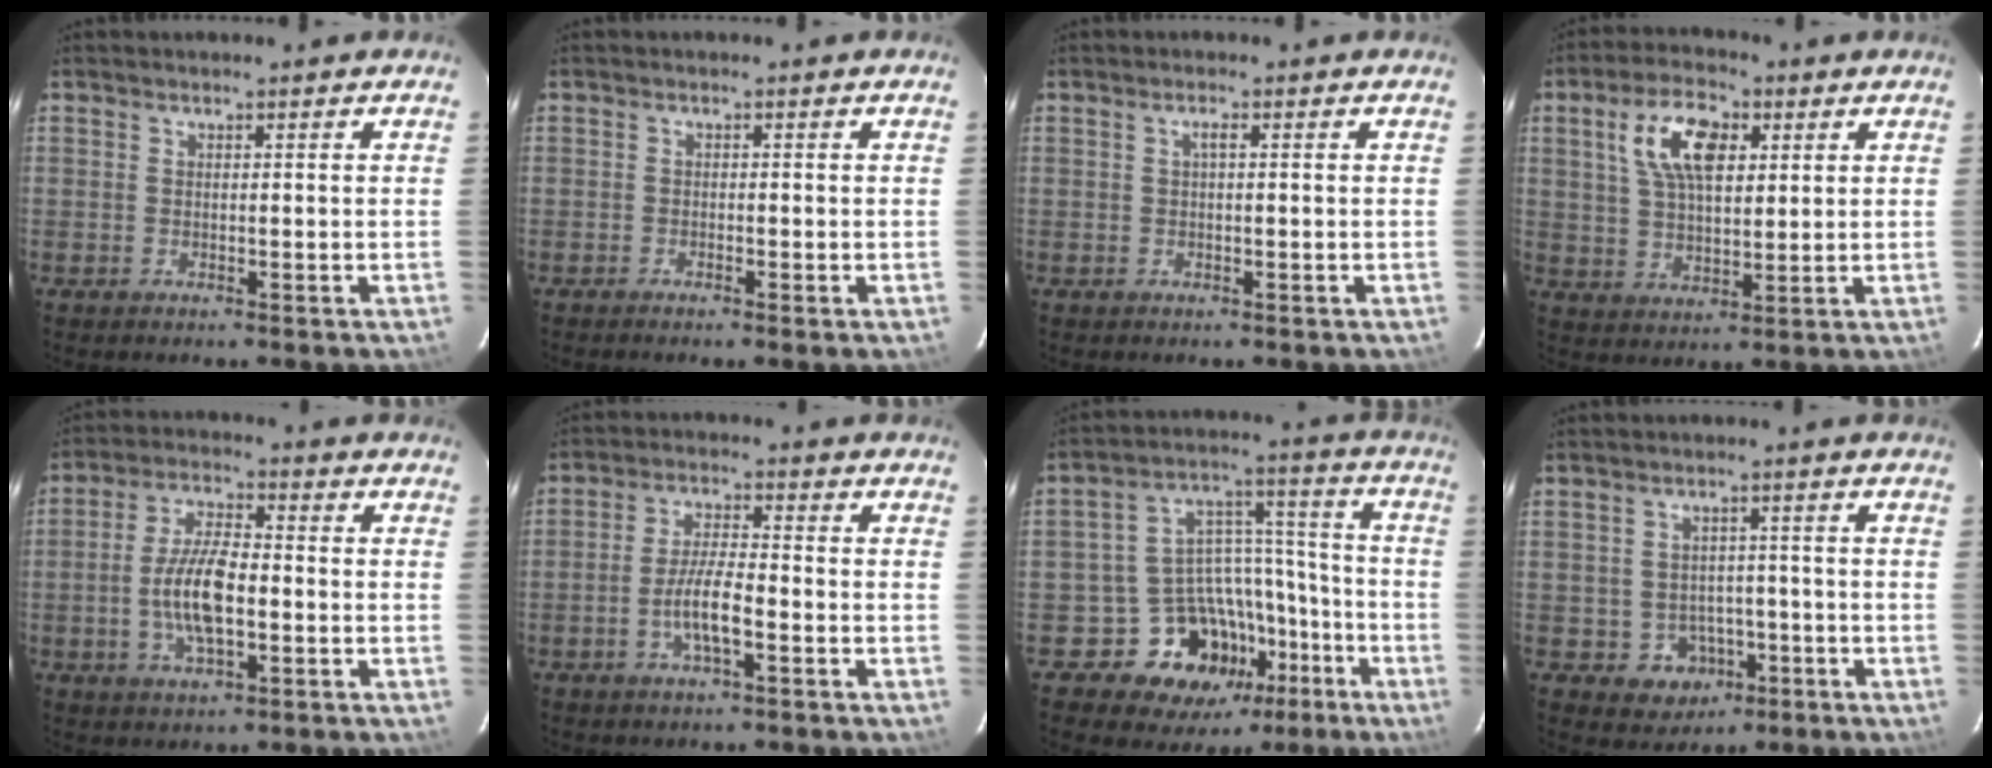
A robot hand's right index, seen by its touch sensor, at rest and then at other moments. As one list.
[{"total": 0.7, "force": [-0.5, 0.1, 0.5], "torque": [-0.012, 0.000, -0.011]}, {"total": 1.0, "force": [0.1, 0.2, 1.0], "torque": [-0.018, 0.006, 0.000]}, {"total": 10.6, "force": [3.8, 5.2, 8.4], "torque": [-0.162, 0.022, 0.071]}, {"total": 9.6, "force": [-2.0, 3.6, 8.7], "torque": [-0.176, 0.006, -0.037]}, {"total": 6.1, "force": [-2.5, 1.1, 5.5], "torque": [-0.111, 0.002, -0.048]}, {"total": 15.4, "force": [-9.2, 11.4, 4.8], "torque": [-0.084, 0.067, -0.120]}, {"total": 6.1, "force": [-2.2, 5.5, 1.1], "torque": [-0.033, 0.022, -0.011]}]